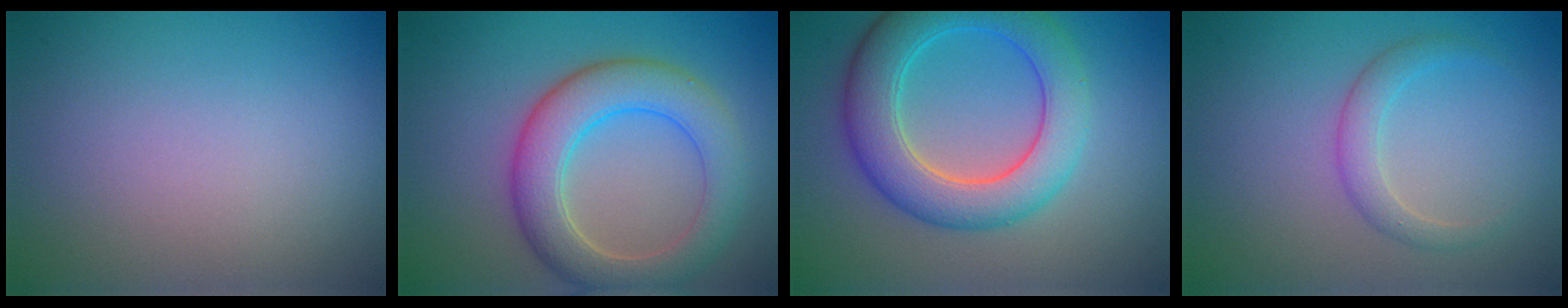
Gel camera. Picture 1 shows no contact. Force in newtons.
{"total": 6.0, "press": 6.0, "slide": 0.3}
{"total": 6.9, "press": 6.9, "slide": 0.2}
{"total": 2.0, "press": 2.0, "slide": 0.1}